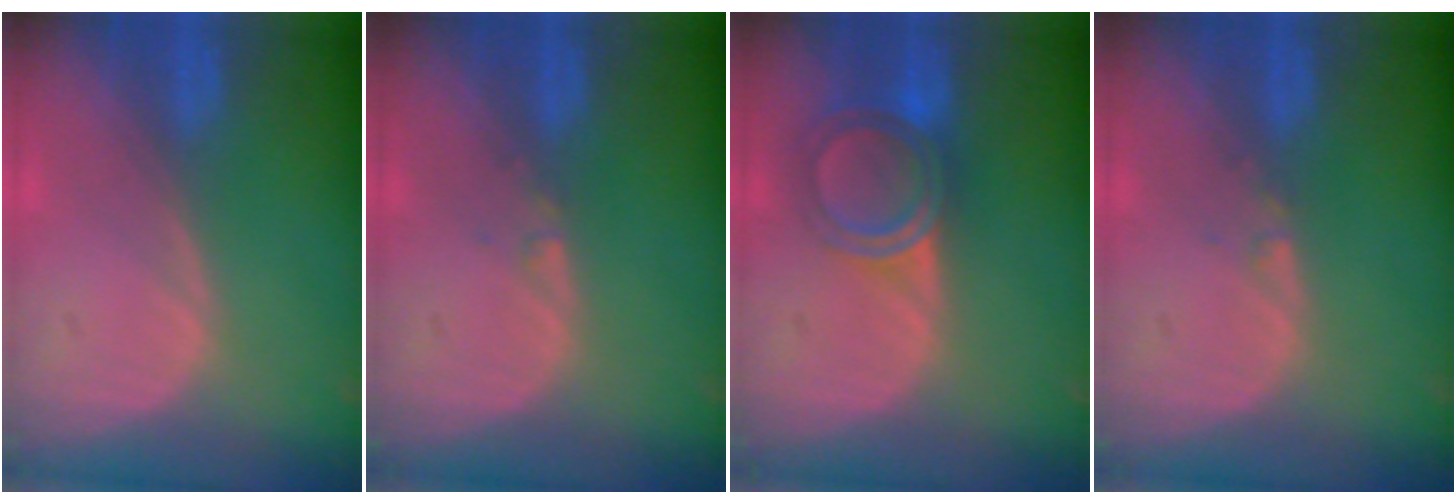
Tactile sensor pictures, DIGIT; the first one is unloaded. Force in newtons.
{"total": 0.6, "press": 0.6, "slide": 0.2}
{"total": 6.0, "press": 5.3, "slide": 2.8}
{"total": 0.6, "press": 0.6, "slide": 0.2}